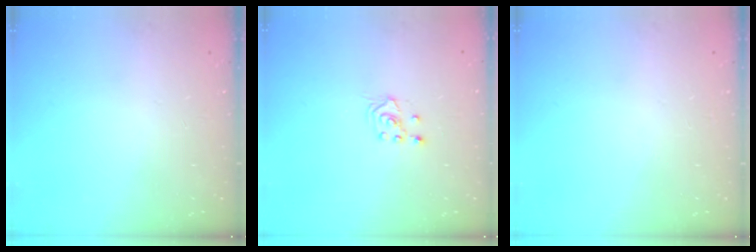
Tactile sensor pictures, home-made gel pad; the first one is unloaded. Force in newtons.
{"total": 2.6, "press": 2.4, "slide": 0.8}
{"total": 0.0}